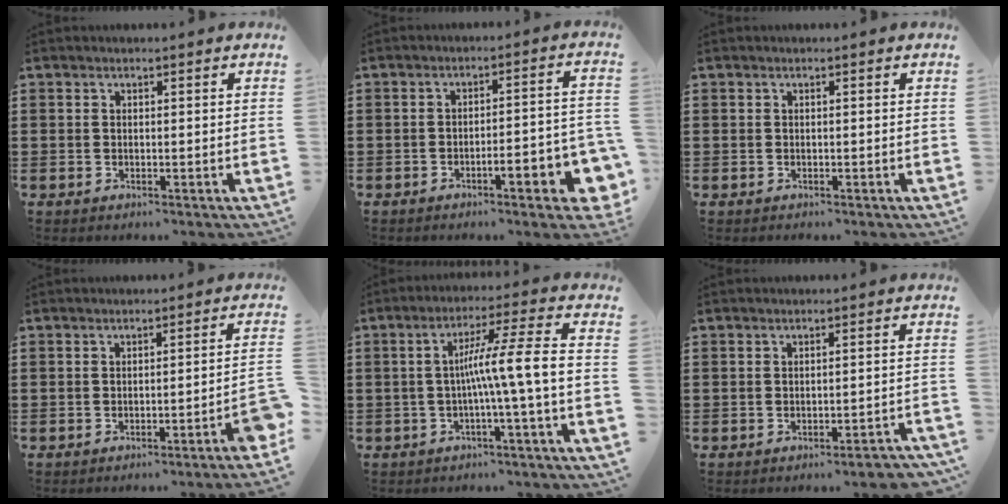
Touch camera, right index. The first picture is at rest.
{"total": 5.8, "force": [-3.2, 1.1, 4.7], "torque": [-0.068, -0.008, -0.056]}
{"total": 0.0}
{"total": 3.0, "force": [-2.1, -0.5, 2.1], "torque": [-0.034, -0.011, -0.039]}
{"total": 9.0, "force": [-1.7, -0.5, 8.8], "torque": [-0.156, -0.001, -0.036]}
{"total": 2.1, "force": [-1.9, 0.0, 1.1], "torque": [-0.020, 0.000, -0.038]}